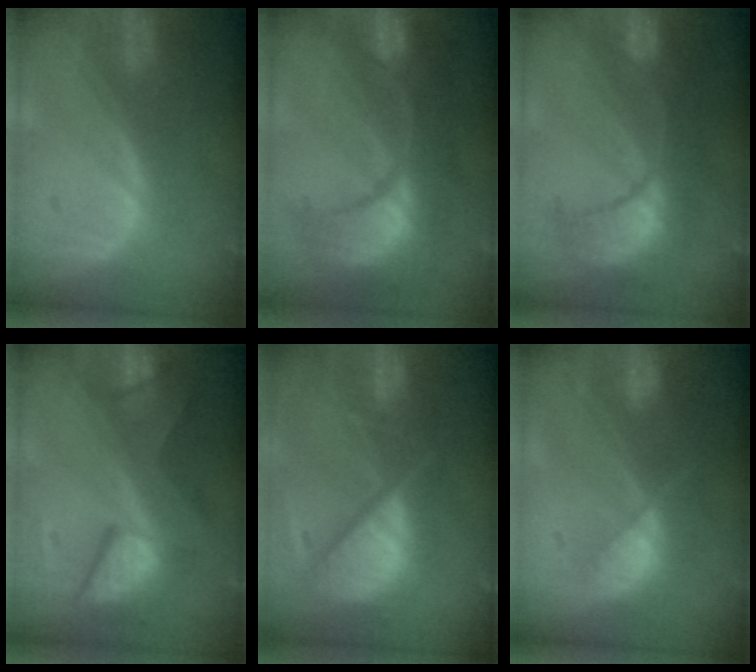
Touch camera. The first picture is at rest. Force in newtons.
{"total": 12.3, "press": 12.2, "slide": 1.4}
{"total": 9.4, "press": 9.4, "slide": 0.7}
{"total": 8.3, "press": 8.3, "slide": 0.4}
{"total": 12.0, "press": 10.0, "slide": 6.6}
{"total": 7.2, "press": 6.6, "slide": 2.9}